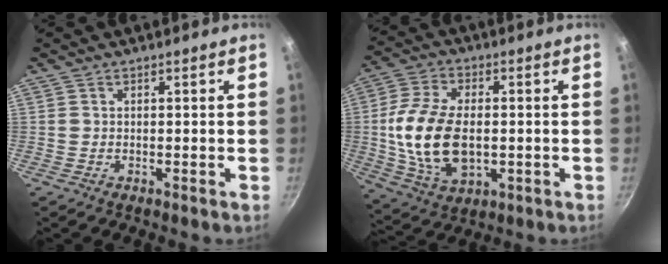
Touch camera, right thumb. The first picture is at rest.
{"total": 15.8, "force": [-0.8, 9.5, 12.7], "torque": [-0.237, 0.006, -0.009]}